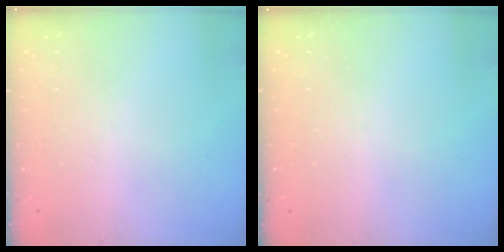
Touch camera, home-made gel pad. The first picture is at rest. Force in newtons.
{"total": 0.0}